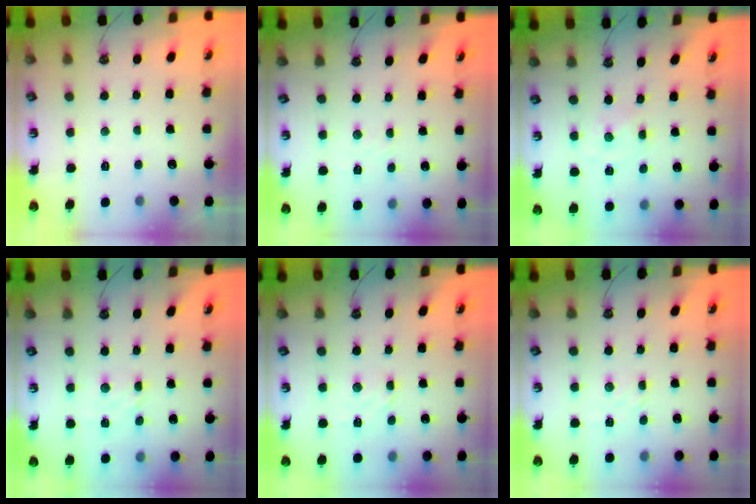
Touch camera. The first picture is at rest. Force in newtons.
{"total": 2.4, "press": 2.4, "slide": 0.4}
{"total": 0.0}
{"total": 3.7, "press": 3.6, "slide": 0.4}
{"total": 2.8, "press": 2.7, "slide": 0.4}
{"total": 2.9, "press": 2.9, "slide": 0.3}